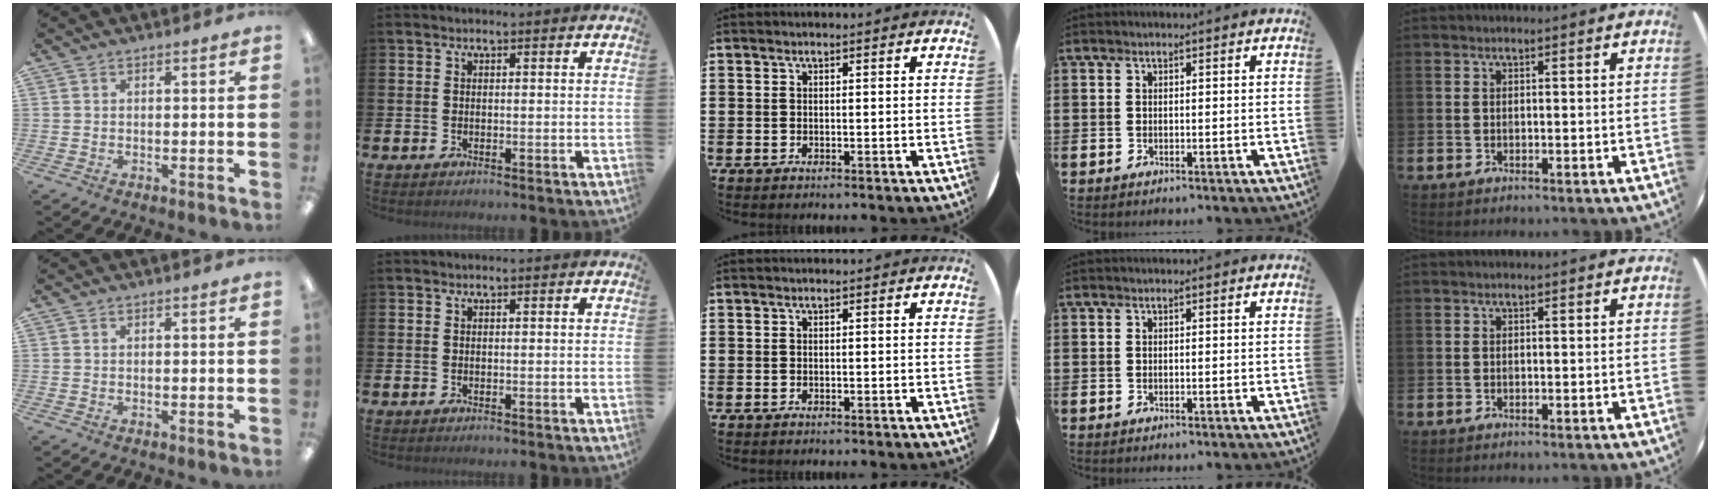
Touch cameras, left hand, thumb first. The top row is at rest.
{}